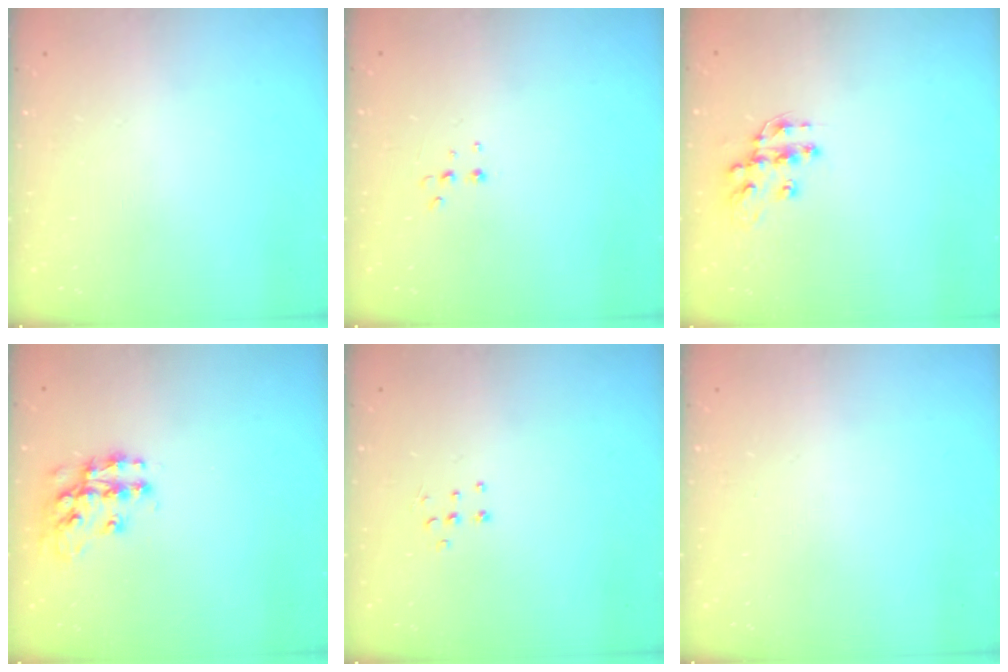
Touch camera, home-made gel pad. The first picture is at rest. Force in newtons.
{"total": 4.4, "press": 4.3, "slide": 1.0}
{"total": 10.6, "press": 10.6, "slide": 0.6}
{"total": 12.2, "press": 12.1, "slide": 0.6}
{"total": 4.6, "press": 4.5, "slide": 0.7}
{"total": 0.0}